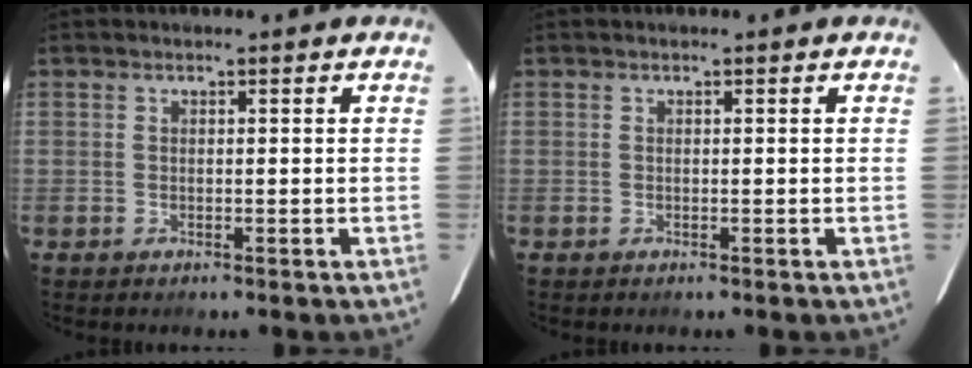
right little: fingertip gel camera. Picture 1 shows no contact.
{"total": 0.0}